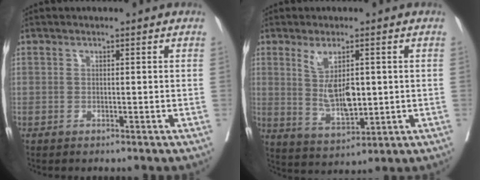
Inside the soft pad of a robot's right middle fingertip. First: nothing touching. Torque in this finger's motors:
{"motor_torque": [1.65, 0.16, 0.45, 0.09]}